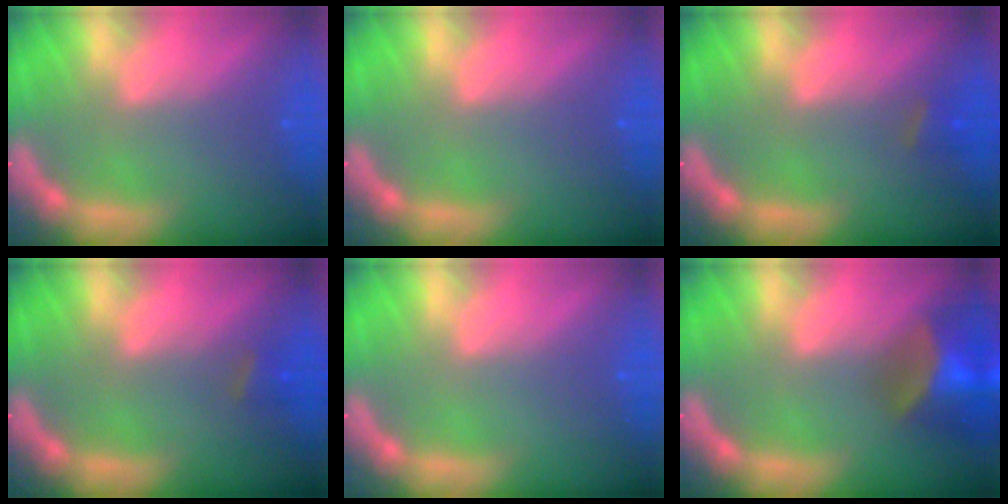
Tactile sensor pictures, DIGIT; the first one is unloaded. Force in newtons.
{"total": 0.0}
{"total": 1.4}
{"total": 1.4}
{"total": 0.0}
{"total": 7.5}